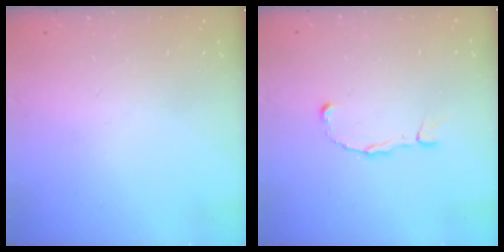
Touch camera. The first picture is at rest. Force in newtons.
{"total": 2.4, "press": 2.3, "slide": 0.4}